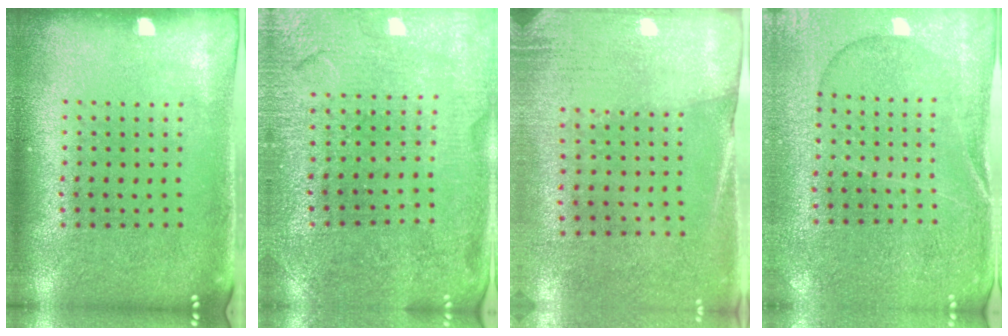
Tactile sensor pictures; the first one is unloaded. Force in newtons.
{"total": 1.3, "press": 1.3, "slide": 0.1}
{"total": 2.6, "press": 2.3, "slide": 1.3}
{"total": 0.8, "press": 0.6, "slide": 0.5}